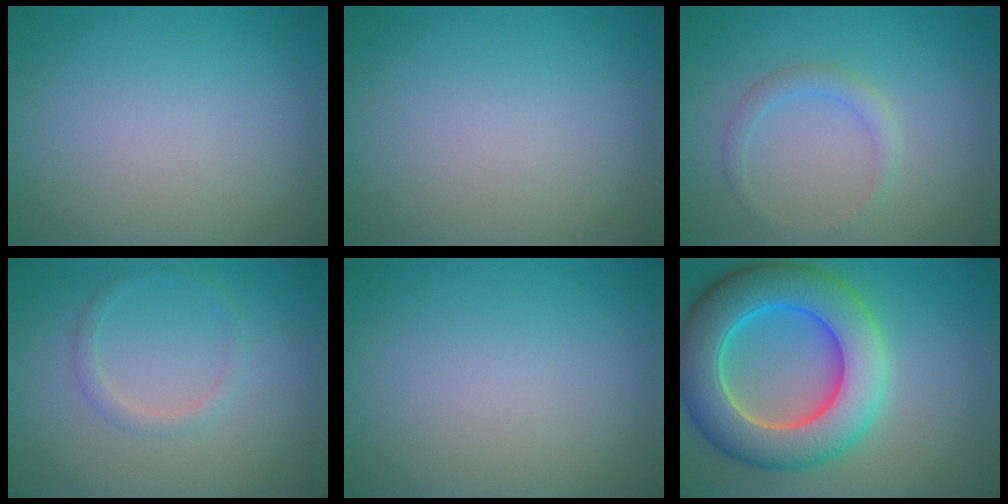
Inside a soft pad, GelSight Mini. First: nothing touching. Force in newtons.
{"total": 0.0}
{"total": 1.6, "press": 1.6, "slide": 0.2}
{"total": 1.3, "press": 1.3, "slide": 0.1}
{"total": 0.0}
{"total": 11.1, "press": 11.0, "slide": 0.3}